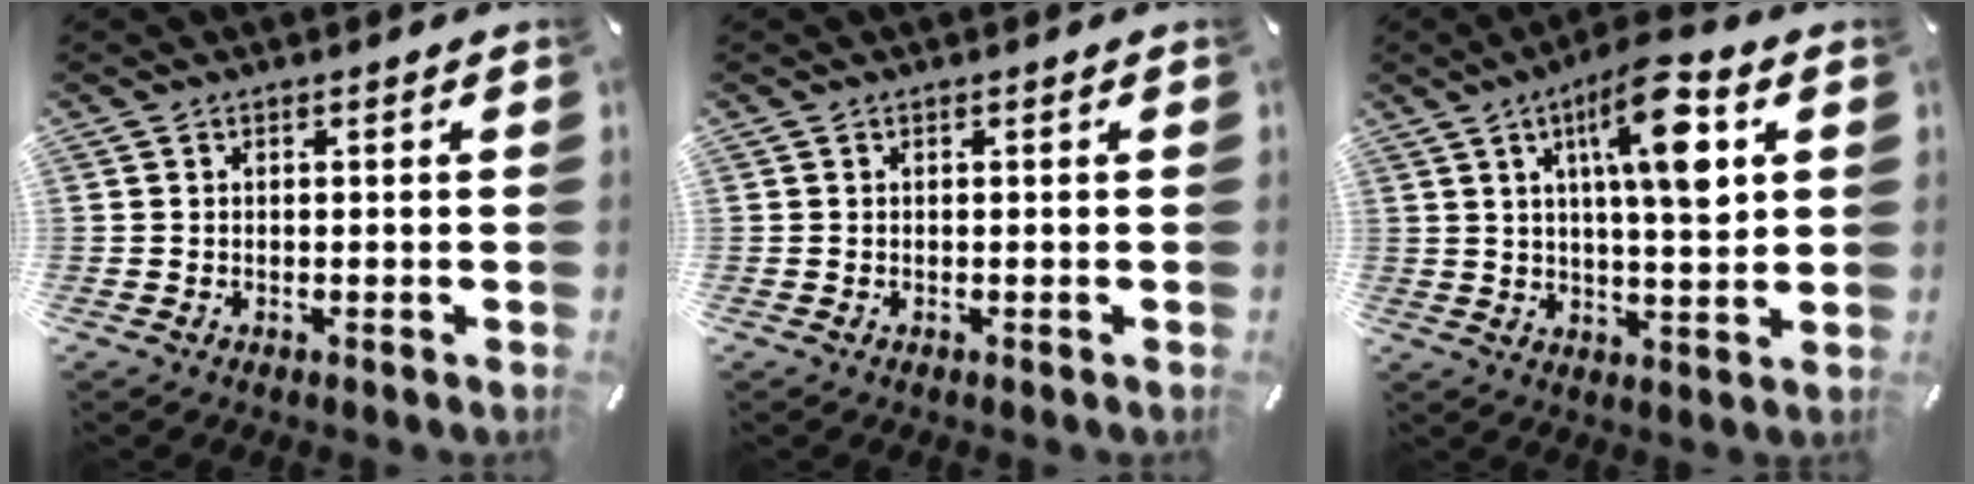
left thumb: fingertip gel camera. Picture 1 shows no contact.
{"total": 0.0}
{"total": 13.7, "force": [5.3, 3.9, 12.0], "torque": [-0.192, -0.008, 0.081]}